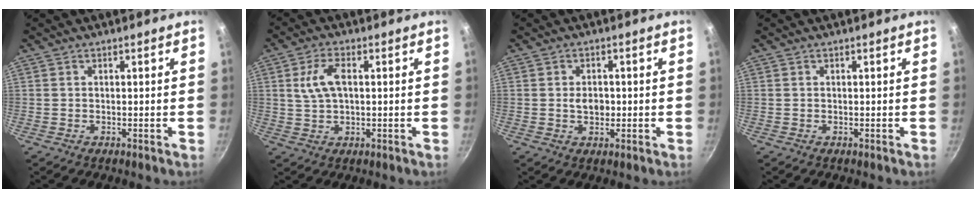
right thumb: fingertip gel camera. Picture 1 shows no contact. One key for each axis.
{"total": 6.1, "fx": 1.2, "fy": 3.2, "fz": 5.1, "tx": -0.105, "ty": 0.007, "tz": 0.023}
{"total": 3.3, "fx": -0.1, "fy": 2.4, "fz": 2.3, "tx": -0.026, "ty": 0.003, "tz": -0.001}
{"total": 0.0}